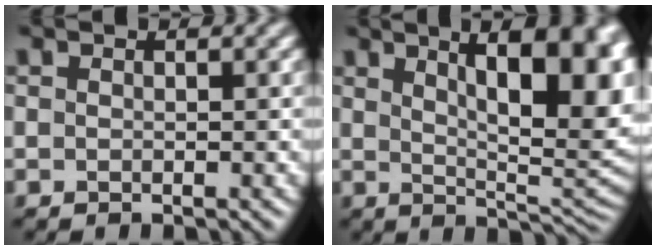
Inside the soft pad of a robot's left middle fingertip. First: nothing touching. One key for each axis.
{"total": 15.3, "fx": 5.0, "fy": 5.8, "fz": 13.2, "tx": -0.124, "ty": 0.037, "tz": 0.067}